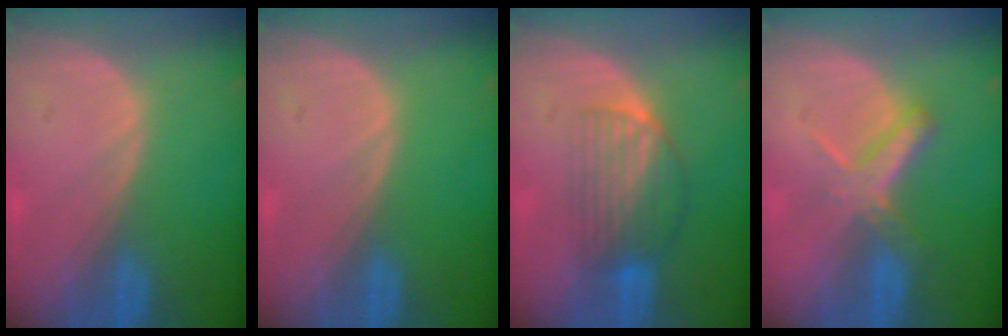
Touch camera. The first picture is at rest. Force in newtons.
{"total": 0.0}
{"total": 6.9, "press": 6.1, "slide": 3.2}
{"total": 5.5, "press": 4.9, "slide": 2.5}